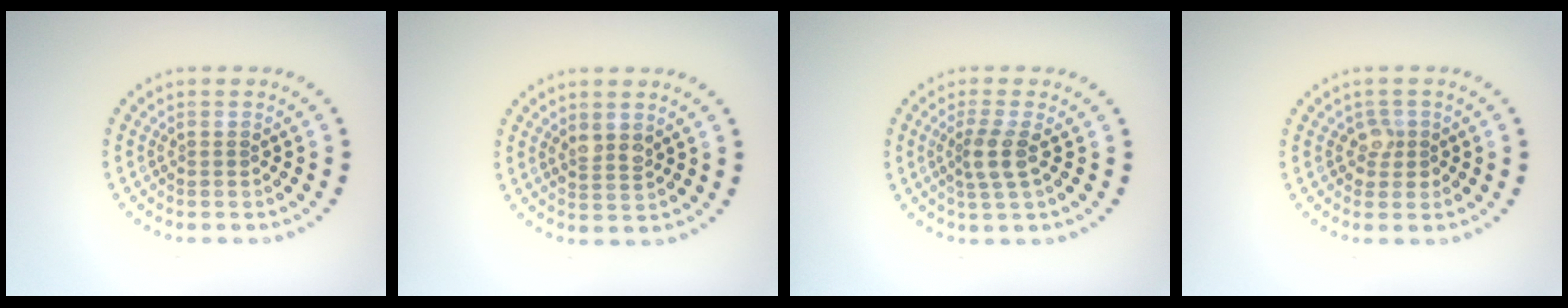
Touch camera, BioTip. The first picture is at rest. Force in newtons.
{"total": 1.7, "press": 1.5, "slide": 0.7}
{"total": 2.2, "press": 1.8, "slide": 1.3}
{"total": 1.7, "press": 1.4, "slide": 0.9}